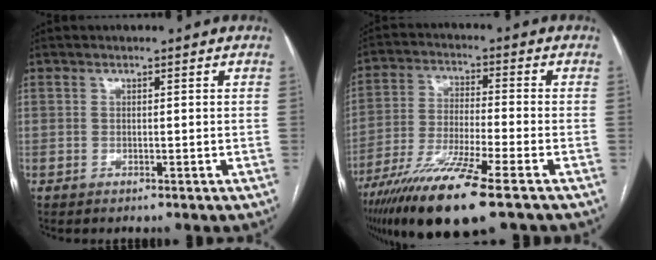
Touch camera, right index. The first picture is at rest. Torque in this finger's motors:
{"motor_torque": [1.01, -0.99, 1.05, 0.21]}